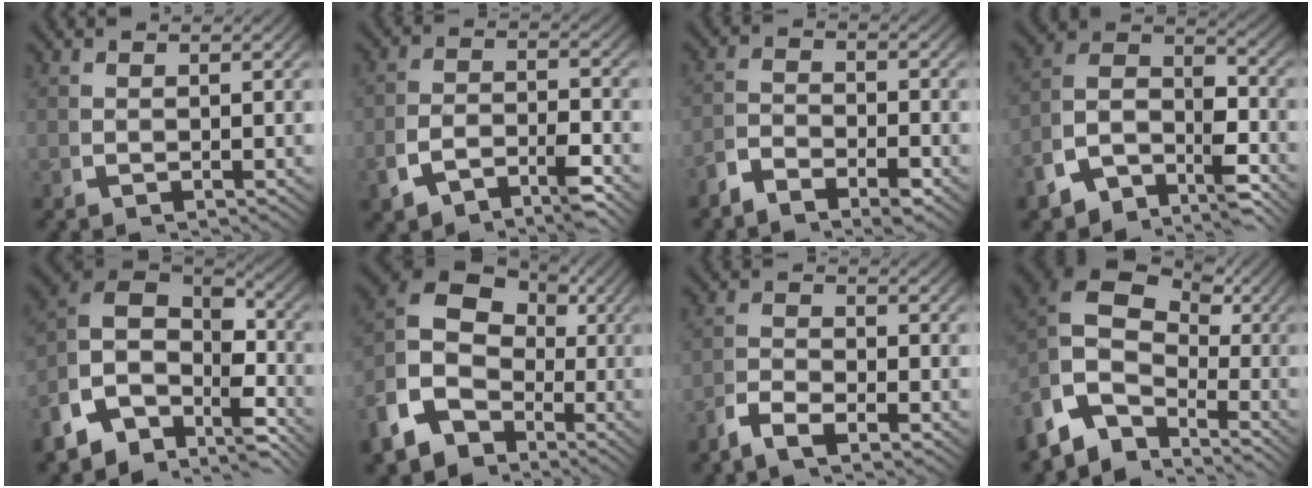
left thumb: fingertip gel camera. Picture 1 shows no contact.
{"total": 4.0, "force": [-2.4, 1.9, 2.6], "torque": [-0.055, -0.013, -0.038]}
{"total": 3.0, "force": [-2.4, 1.2, 1.4], "torque": [-0.022, -0.008, -0.051]}
{"total": 9.3, "force": [-1.9, 6.4, 6.5], "torque": [-0.132, -0.028, -0.034]}
{"total": 13.5, "force": [-0.3, 9.2, 9.9], "torque": [-0.231, -0.041, 0.004]}
{"total": 11.8, "force": [0.0, 9.4, 7.1], "torque": [-0.158, -0.022, -0.002]}
{"total": 2.5, "force": [-1.6, 1.1, 1.6], "torque": [-0.033, -0.003, -0.039]}
{"total": 11.7, "force": [0.8, 8.7, 7.8], "torque": [-0.170, -0.025, 0.008]}